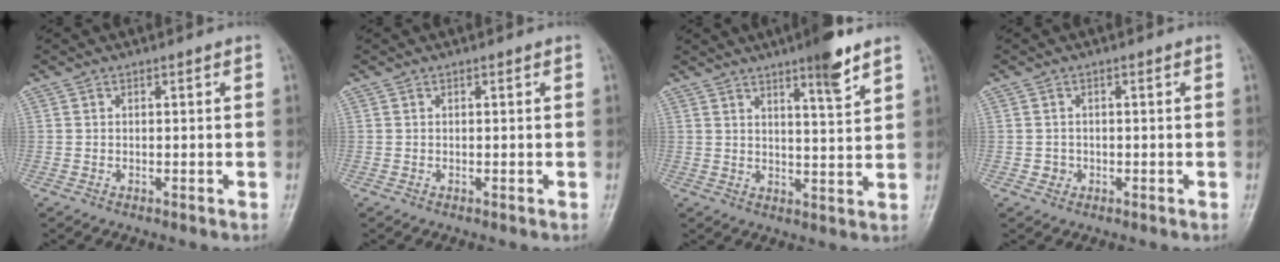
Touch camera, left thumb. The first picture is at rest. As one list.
[{"total": 0.0}, {"total": 7.5, "force": [5.0, 0.8, 5.4], "torque": [-0.075, -0.032, 0.073]}, {"total": 1.5, "force": [-0.4, 1.4, 0.2], "torque": [0.005, 0.006, -0.006]}]